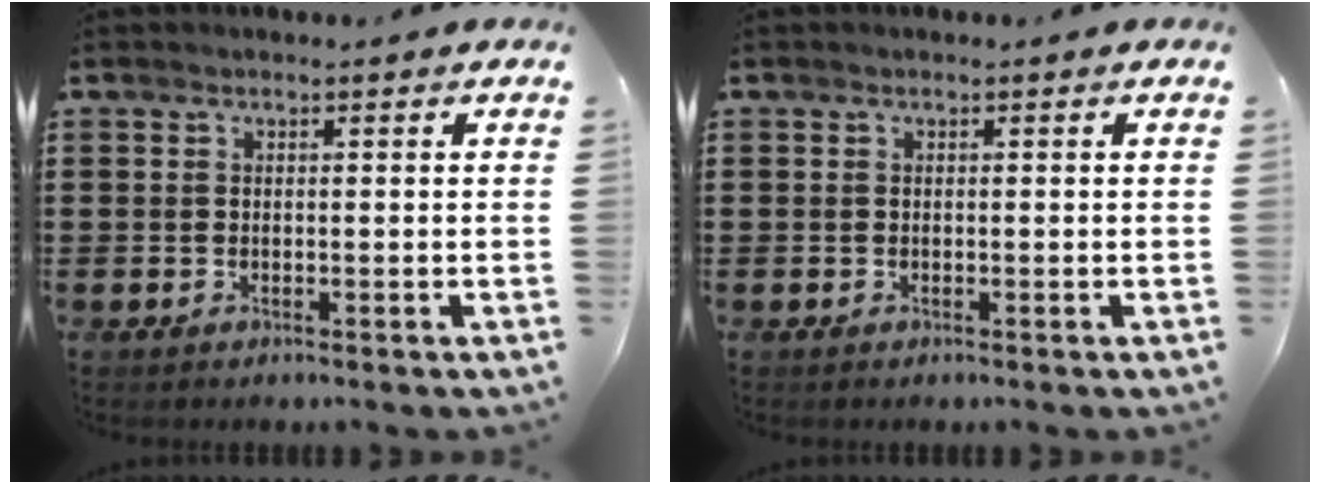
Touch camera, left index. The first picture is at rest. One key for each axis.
{"total": 0.0}